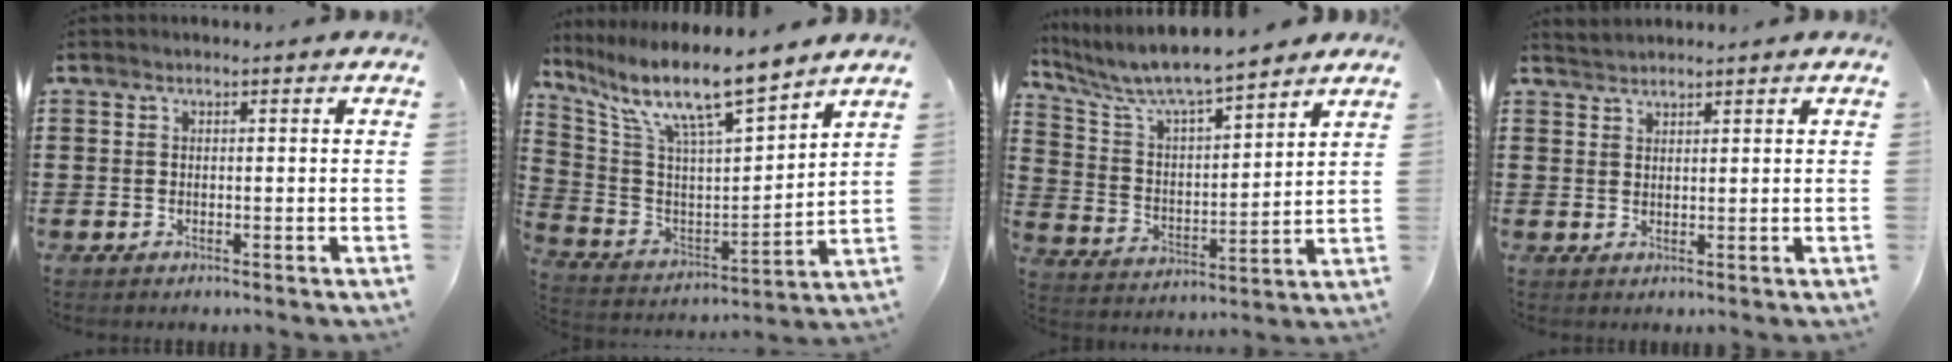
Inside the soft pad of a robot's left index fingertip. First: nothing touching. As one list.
[{"total": 11.4, "force": [9.1, 1.4, 6.7], "torque": [-0.157, -0.064, 0.149]}, {"total": 6.8, "force": [6.2, 0.6, 2.7], "torque": [-0.080, -0.042, 0.103]}, {"total": 1.6, "force": [1.6, 0.0, 0.0], "torque": [-0.003, 0.003, 0.032]}]